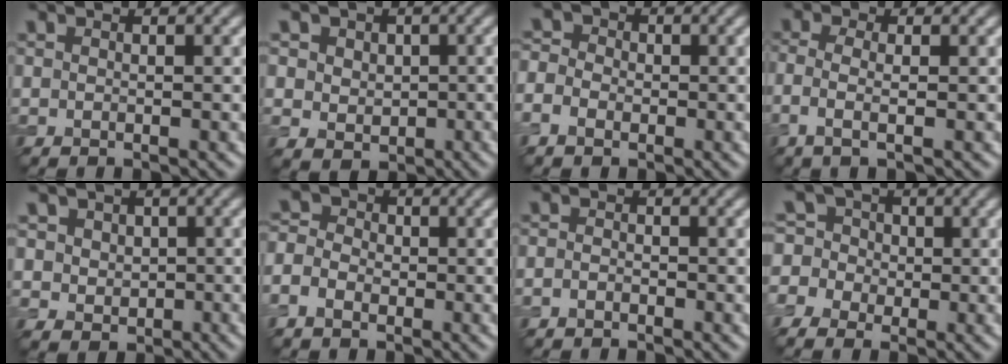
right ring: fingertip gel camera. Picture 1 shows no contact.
{"total": 5.0, "force": [1.3, 4.3, 2.3], "torque": [-0.041, 0.018, 0.010]}
{"total": 3.5, "force": [-1.1, 3.0, 1.6], "torque": [-0.019, 0.007, -0.033]}
{"total": 2.6, "force": [-0.5, 1.0, 2.4], "torque": [-0.060, -0.007, -0.006]}
{"total": 3.6, "force": [0.8, 3.2, 1.5], "torque": [-0.024, 0.008, 0.009]}
{"total": 4.0, "force": [-1.5, 3.2, 1.8], "torque": [-0.026, 0.001, -0.035]}
{"total": 1.0, "force": [-0.7, 0.6, 0.5], "torque": [-0.009, 0.001, -0.017]}
{"total": 5.8, "force": [-1.8, 5.1, 2.2], "torque": [-0.044, 0.025, -0.064]}